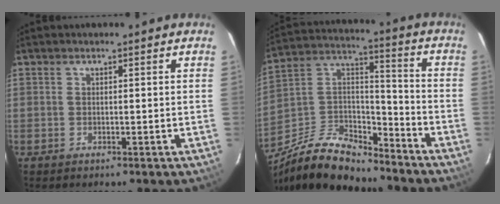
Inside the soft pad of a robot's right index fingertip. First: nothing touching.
{"total": 18.1, "force": [-13.9, 6.9, 9.4], "torque": [-0.207, 0.018, -0.252]}